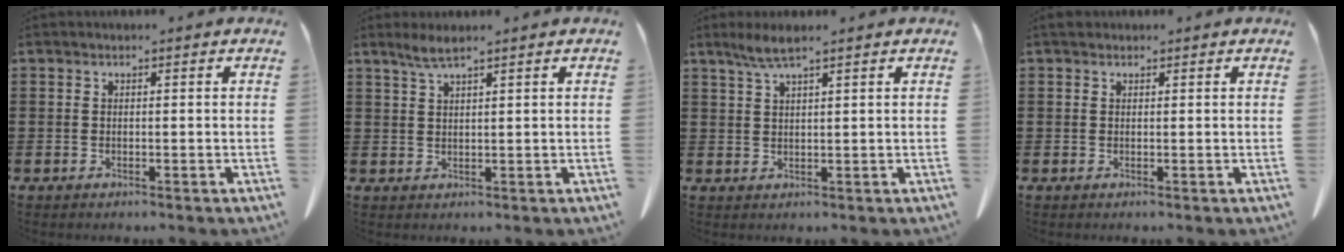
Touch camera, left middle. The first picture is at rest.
{"total": 2.4, "force": [1.8, 0.0, 1.6], "torque": [-0.036, 0.000, 0.033]}
{"total": 3.2, "force": [2.2, 0.2, 2.3], "torque": [-0.051, 0.001, 0.040]}
{"total": 0.7, "force": [0.5, 0.5, 0.3], "torque": [-0.008, 0.003, 0.009]}